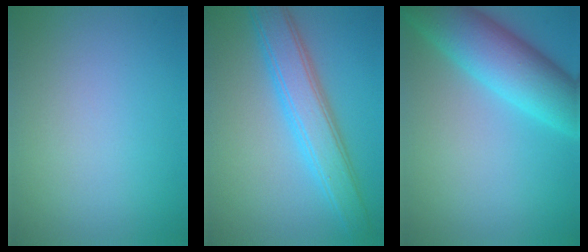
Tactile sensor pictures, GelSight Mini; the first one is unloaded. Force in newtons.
{"total": 5.5, "press": 5.5, "slide": 0.0}
{"total": 8.2, "press": 8.2, "slide": 0.2}